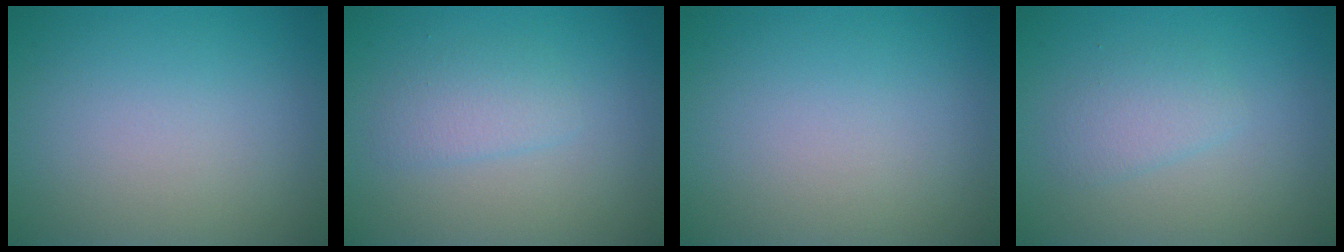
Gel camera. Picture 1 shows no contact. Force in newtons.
{"total": 2.0, "press": 2.0, "slide": 0.1}
{"total": 0.0}
{"total": 1.8, "press": 1.8, "slide": 0.1}